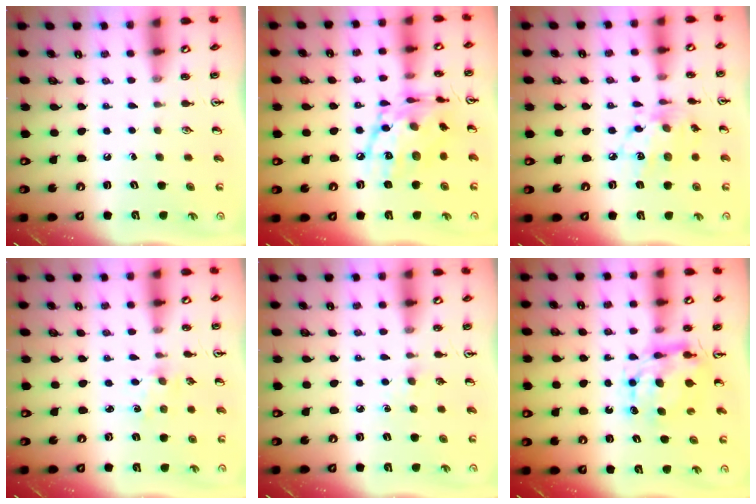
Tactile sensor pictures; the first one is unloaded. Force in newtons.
{"total": 16.4, "press": 16.4, "slide": 1.3}
{"total": 12.0, "press": 11.9, "slide": 0.8}
{"total": 1.2, "press": 1.2, "slide": 0.2}
{"total": 3.4, "press": 3.3, "slide": 0.5}
{"total": 7.2, "press": 7.2, "slide": 0.8}